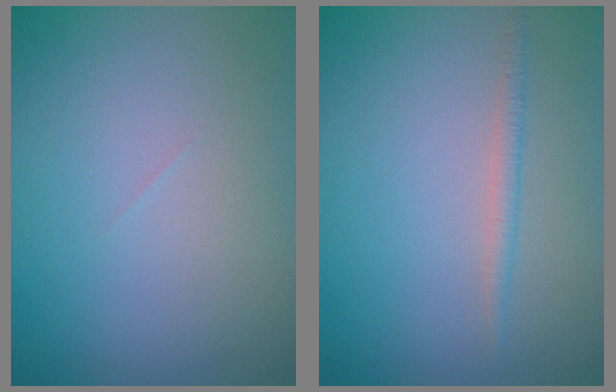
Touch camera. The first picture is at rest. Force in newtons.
{"total": 1.2, "press": 1.2, "slide": 0.1}